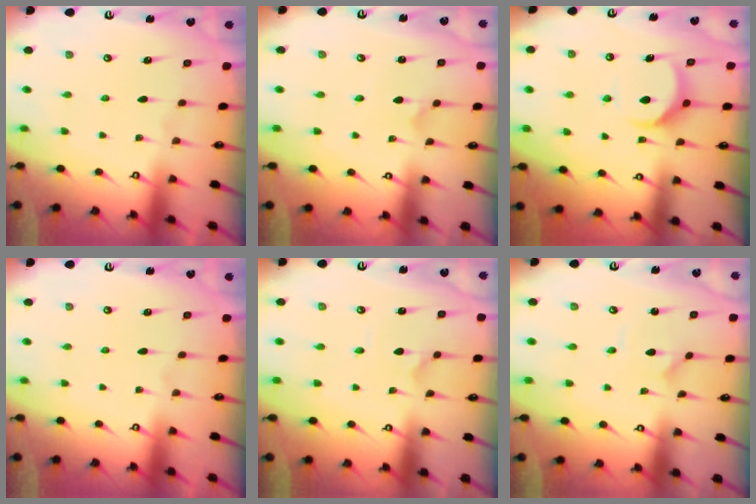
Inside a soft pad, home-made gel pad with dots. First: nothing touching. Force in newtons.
{"total": 1.4, "press": 1.4, "slide": 0.1}
{"total": 7.4, "press": 7.4, "slide": 0.9}
{"total": 0.0}
{"total": 1.6, "press": 1.6, "slide": 0.1}
{"total": 1.2, "press": 1.2, "slide": 0.1}